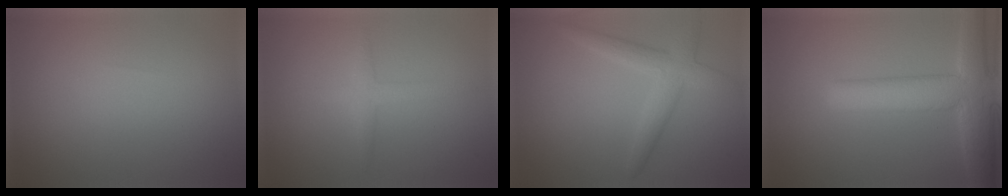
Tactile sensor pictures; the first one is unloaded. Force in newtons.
{"total": 1.7, "press": 1.7, "slide": 0.0}
{"total": 3.3, "press": 3.3, "slide": 0.1}
{"total": 7.6, "press": 7.6, "slide": 0.5}